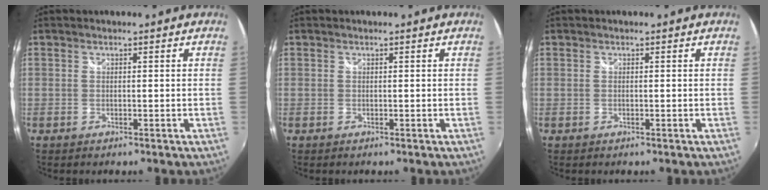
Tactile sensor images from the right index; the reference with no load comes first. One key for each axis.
{"total": 0.0}
{"total": 0.0}